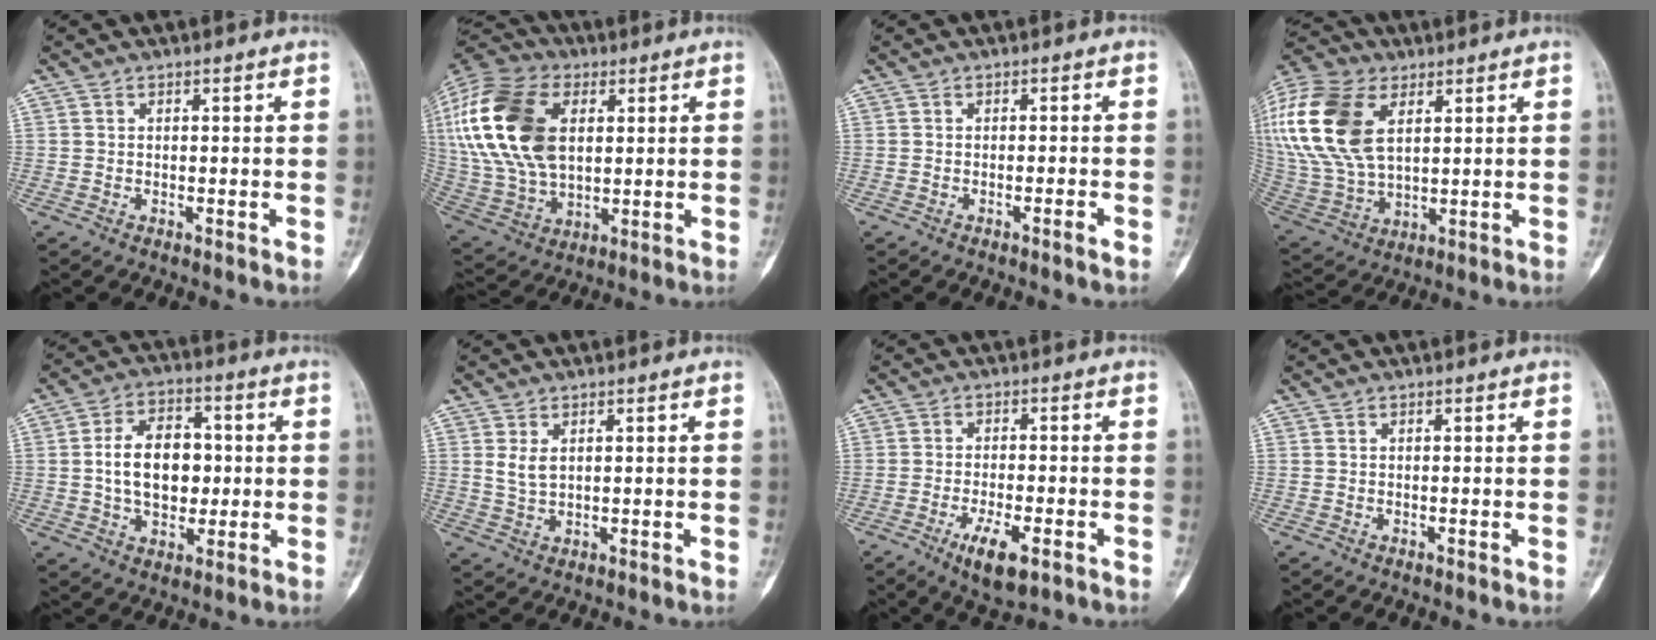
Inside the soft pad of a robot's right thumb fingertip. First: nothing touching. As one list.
[{"total": 25.6, "force": [6.1, 15.9, 19.2], "torque": [-0.425, 0.004, 0.113]}, {"total": 1.5, "force": [-0.8, -0.1, 1.2], "torque": [-0.024, 0.001, -0.016]}, {"total": 24.5, "force": [8.1, 14.9, 17.6], "torque": [-0.417, 0.007, 0.157]}, {"total": 12.4, "force": [0.3, 8.3, 9.2], "torque": [-0.126, 0.012, 0.004]}, {"total": 3.0, "force": [1.1, 1.7, 2.2], "torque": [-0.040, -0.006, 0.029]}, {"total": 7.2, "force": [-3.5, 2.3, 5.9], "torque": [-0.104, 0.001, -0.055]}, {"total": 0.0}]